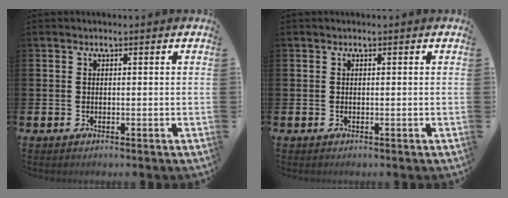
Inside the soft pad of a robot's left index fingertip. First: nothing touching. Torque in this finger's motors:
{"motor_torque": [0.00, 0.00, 0.00, -0.01]}